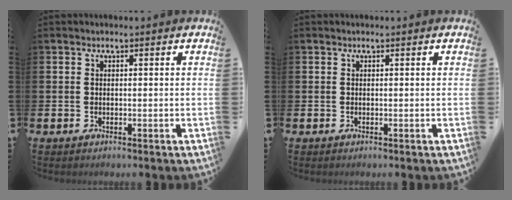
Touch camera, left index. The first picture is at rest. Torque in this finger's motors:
{"motor_torque": [0.34, -0.27, 0.07, 0.01]}